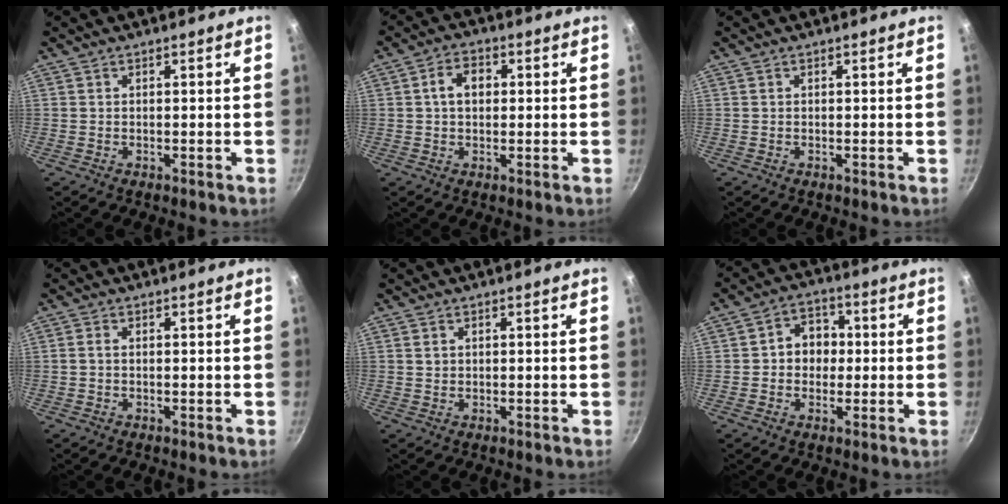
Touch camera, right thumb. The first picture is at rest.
{"total": 5.3, "force": [0.7, 3.8, 3.6], "torque": [-0.042, 0.012, 0.005]}
{"total": 0.0}
{"total": 1.1, "force": [-0.1, 0.7, 0.9], "torque": [-0.019, 0.004, -0.003]}
{"total": 1.1, "force": [0.4, 0.9, 0.4], "torque": [-0.005, 0.001, 0.007]}
{"total": 7.0, "force": [0.1, 5.9, 3.7], "torque": [-0.014, 0.013, -0.007]}